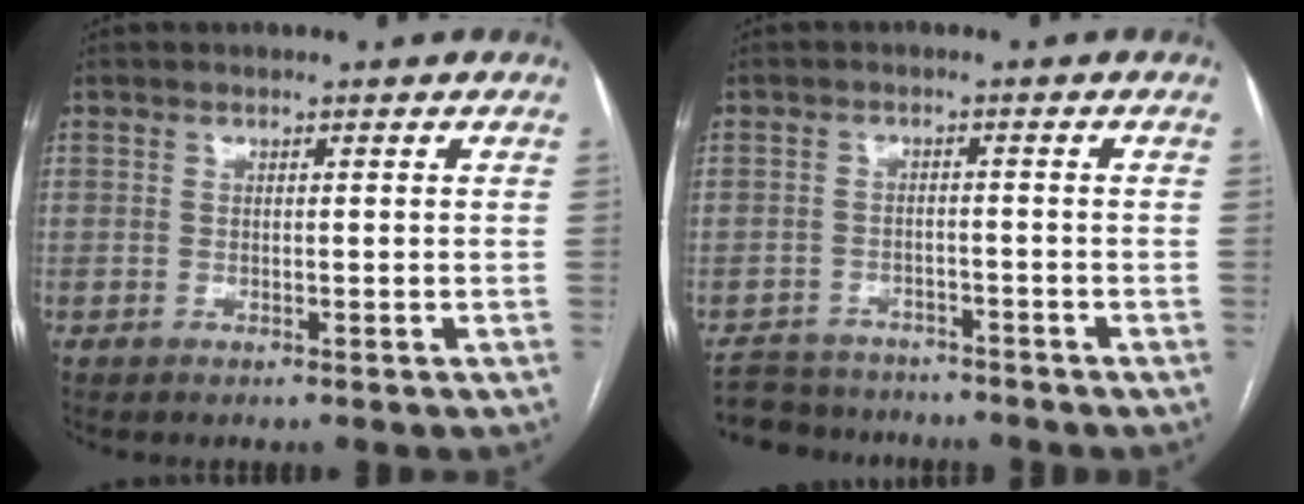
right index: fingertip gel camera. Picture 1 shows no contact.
{"total": 6.5, "force": [-5.8, 2.9, 0.3], "torque": [-0.002, 0.002, -0.092]}